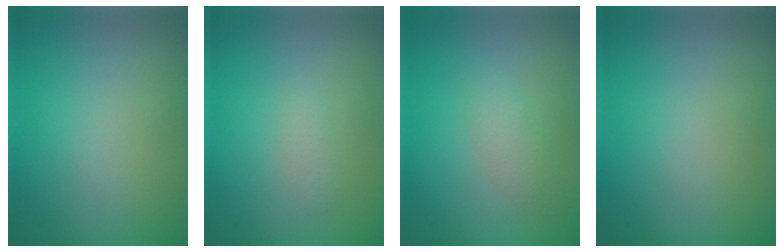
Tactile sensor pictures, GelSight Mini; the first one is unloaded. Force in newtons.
{"total": 0.8, "press": 0.8, "slide": 0.1}
{"total": 1.9, "press": 1.9, "slide": 0.0}
{"total": 0.0}